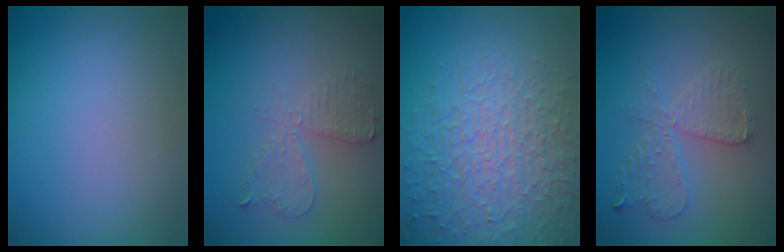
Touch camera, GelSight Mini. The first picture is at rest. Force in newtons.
{"total": 2.6, "press": 2.5, "slide": 0.5}
{"total": 8.4, "press": 6.0, "slide": 5.8}
{"total": 4.1, "press": 3.6, "slide": 2.0}